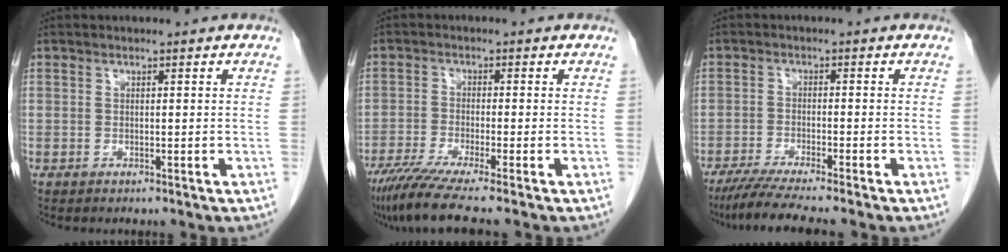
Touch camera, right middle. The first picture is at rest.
{"total": 8.3, "force": [-6.4, -1.0, 5.2], "torque": [-0.089, -0.029, -0.109]}
{"total": 7.6, "force": [-6.2, -0.9, 4.2], "torque": [-0.068, -0.026, -0.103]}